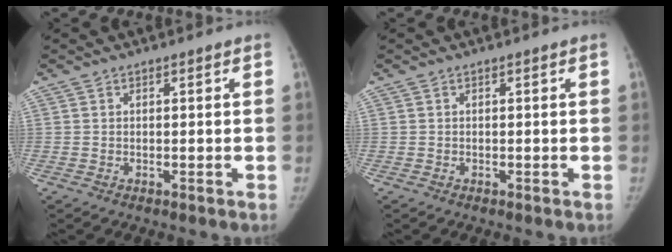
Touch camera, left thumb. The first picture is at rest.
{"total": 0.0}